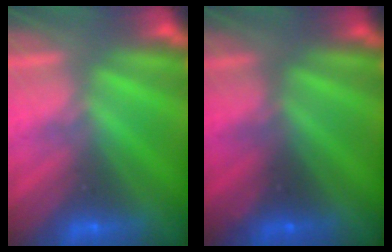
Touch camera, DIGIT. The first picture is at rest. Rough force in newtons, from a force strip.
{"total": 2.4}